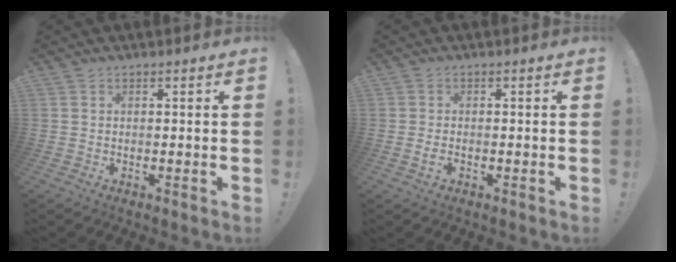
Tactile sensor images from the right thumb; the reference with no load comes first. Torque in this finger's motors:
{"motor_torque": [-0.06, 0.09, -0.14, -0.10, 0.02]}